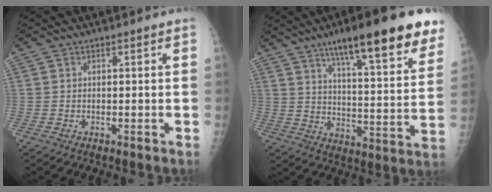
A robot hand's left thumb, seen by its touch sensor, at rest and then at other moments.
{"total": 23.2, "force": [15.0, 4.8, 17.1], "torque": [-0.216, -0.048, 0.219]}